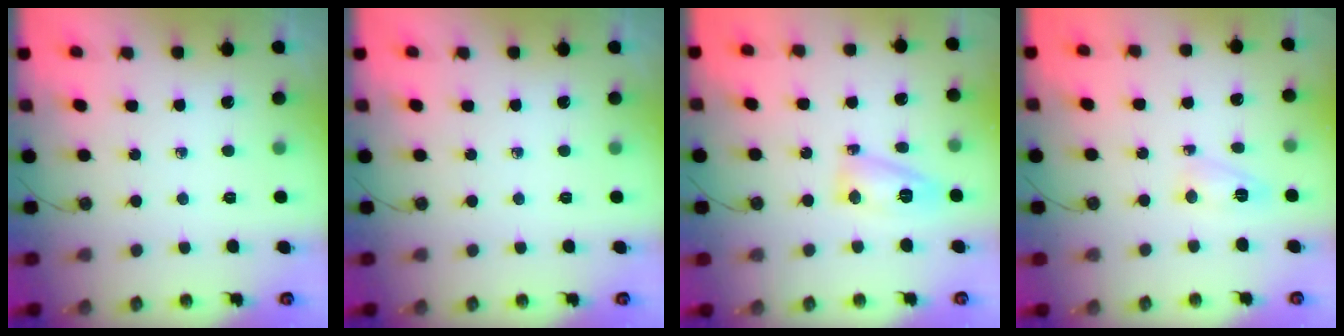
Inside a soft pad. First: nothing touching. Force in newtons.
{"total": 0.0}
{"total": 8.0, "press": 7.9, "slide": 0.6}
{"total": 3.9, "press": 3.9, "slide": 0.7}